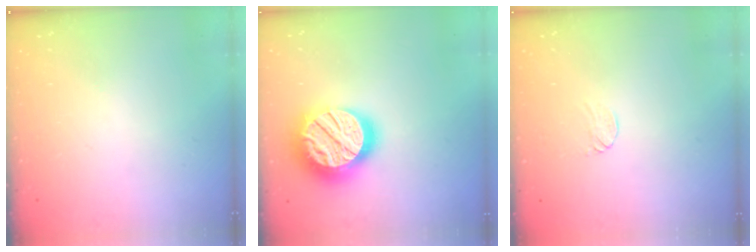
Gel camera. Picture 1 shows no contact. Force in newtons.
{"total": 23.1, "press": 23.1, "slide": 1.8}
{"total": 4.9, "press": 4.8, "slide": 0.4}